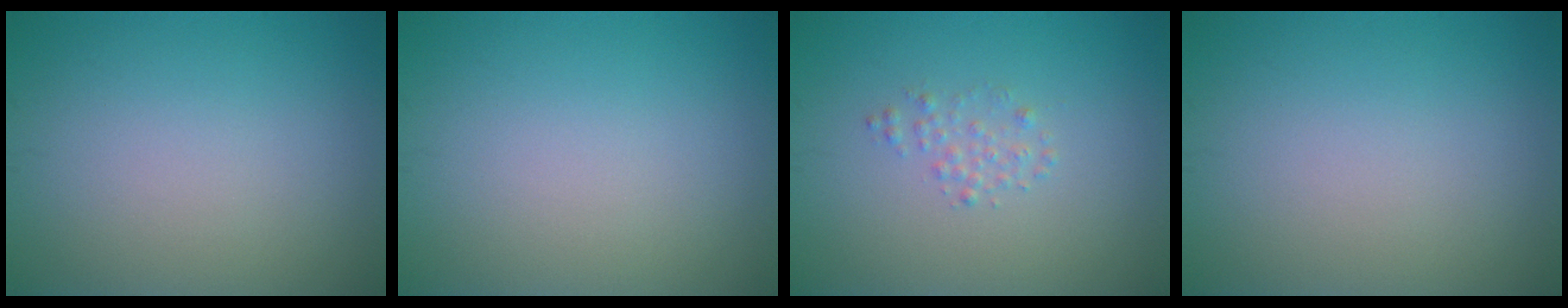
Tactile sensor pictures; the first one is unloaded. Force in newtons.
{"total": 0.0}
{"total": 1.1, "press": 1.1, "slide": 0.1}
{"total": 0.0}